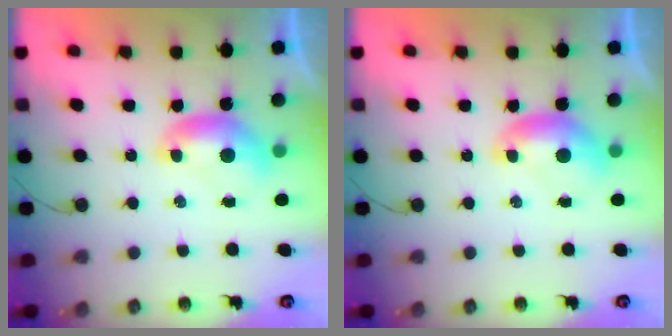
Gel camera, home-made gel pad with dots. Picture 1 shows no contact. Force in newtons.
{"total": 0.0}